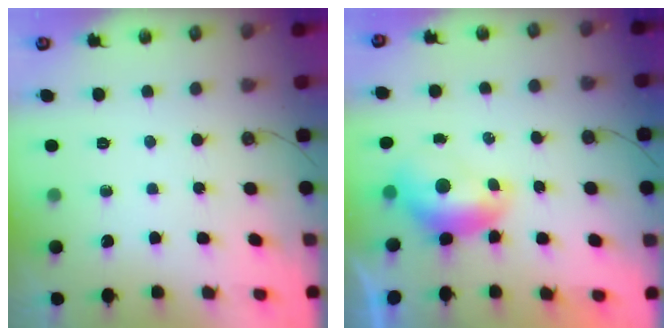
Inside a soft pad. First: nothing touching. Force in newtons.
{"total": 0.6, "press": 0.5, "slide": 0.4}